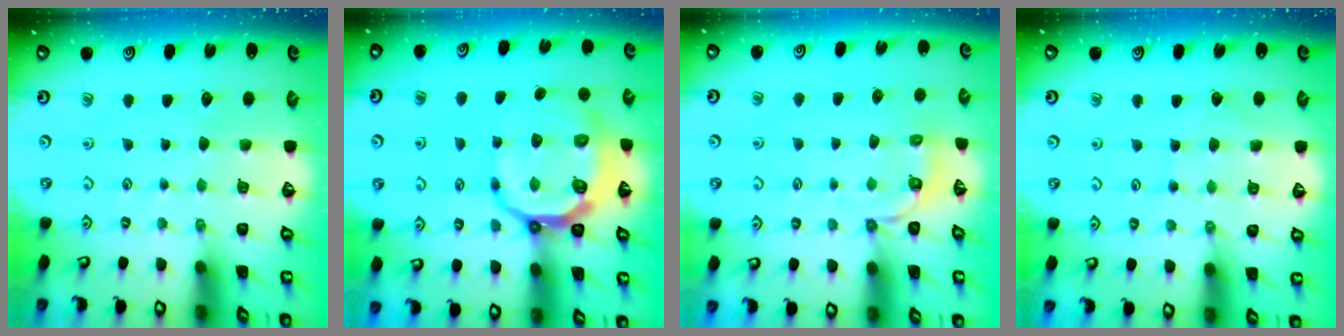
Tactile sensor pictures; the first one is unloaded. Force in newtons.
{"total": 11.9, "press": 11.4, "slide": 3.3}
{"total": 3.7, "press": 2.7, "slide": 2.5}
{"total": 5.2, "press": 5.1, "slide": 0.6}